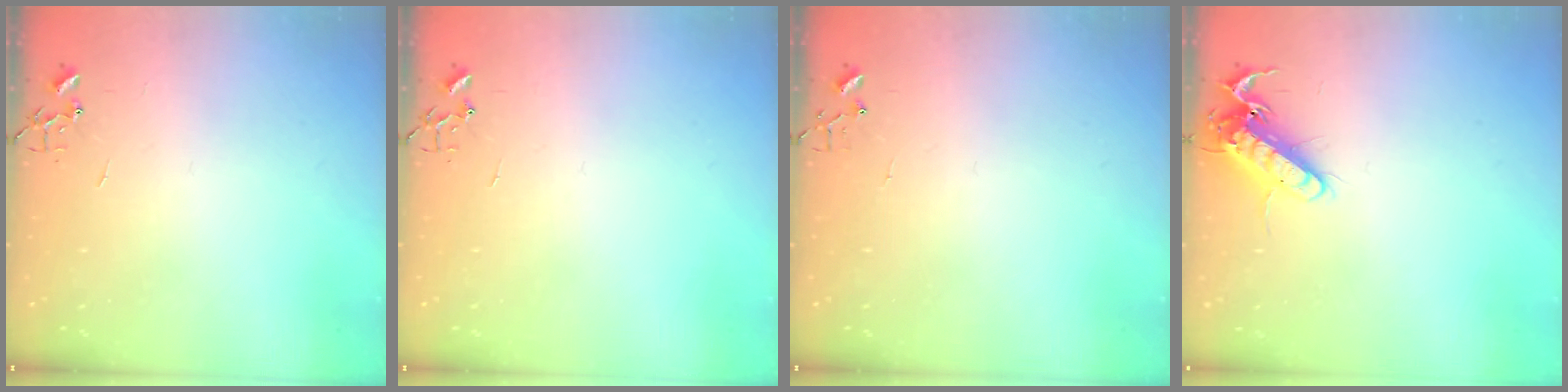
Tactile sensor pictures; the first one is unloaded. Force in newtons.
{"total": 0.0}
{"total": 3.8, "press": 3.8, "slide": 0.5}
{"total": 13.5, "press": 13.3, "slide": 1.9}